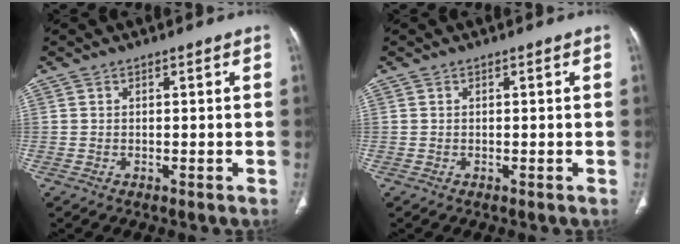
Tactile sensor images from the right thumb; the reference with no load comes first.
{"total": 0.0}